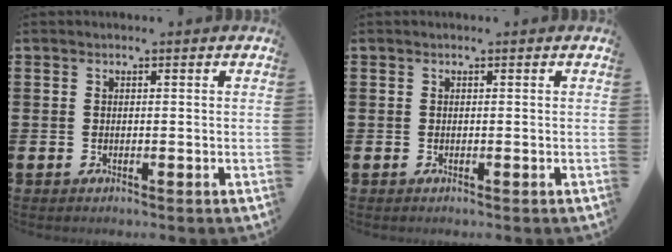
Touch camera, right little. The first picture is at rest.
{"total": 0.0}